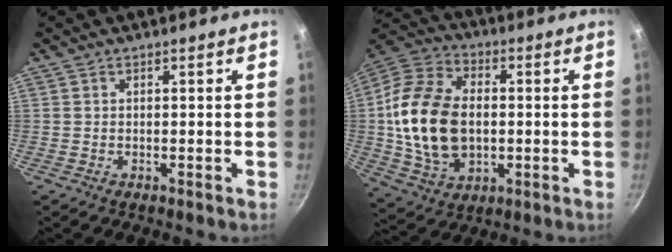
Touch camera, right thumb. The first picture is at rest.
{"total": 19.7, "force": [-0.3, 13.4, 14.5], "torque": [-0.261, 0.015, -0.004]}